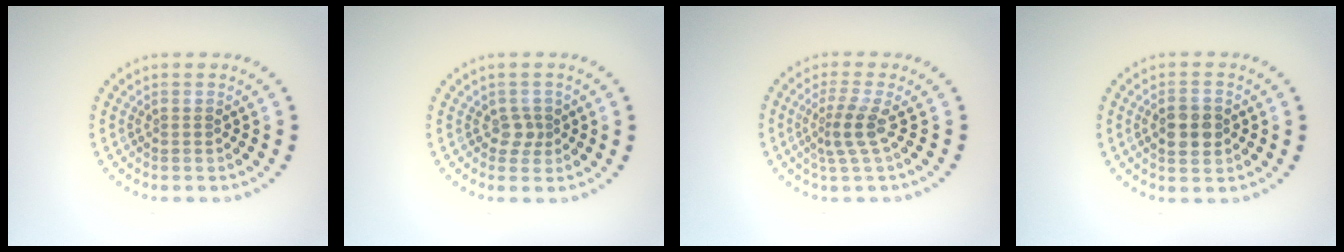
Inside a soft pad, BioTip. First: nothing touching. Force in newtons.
{"total": 1.4, "press": 1.1, "slide": 0.9}
{"total": 2.6, "press": 1.8, "slide": 1.8}
{"total": 3.3, "press": 3.2, "slide": 0.2}